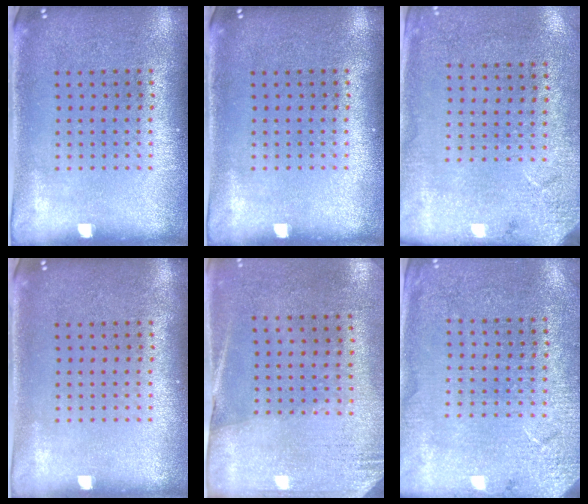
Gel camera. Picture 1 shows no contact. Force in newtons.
{"total": 0.0}
{"total": 2.7, "press": 2.2, "slide": 1.6}
{"total": 0.0}
{"total": 2.6, "press": 2.3, "slide": 1.4}
{"total": 2.7, "press": 2.7, "slide": 0.2}